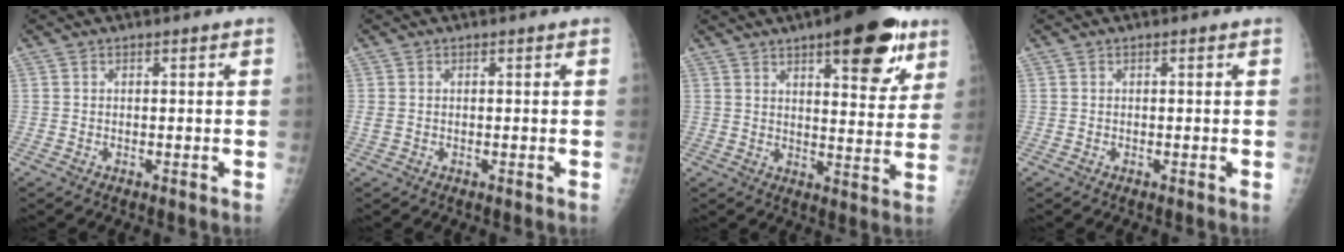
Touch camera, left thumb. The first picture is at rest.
{"total": 1.1, "force": [0.0, 0.7, 0.8], "torque": [-0.030, 0.004, 0.001]}
{"total": 16.3, "force": [9.1, 5.7, 12.3], "torque": [-0.127, -0.035, 0.123]}
{"total": 0.0}